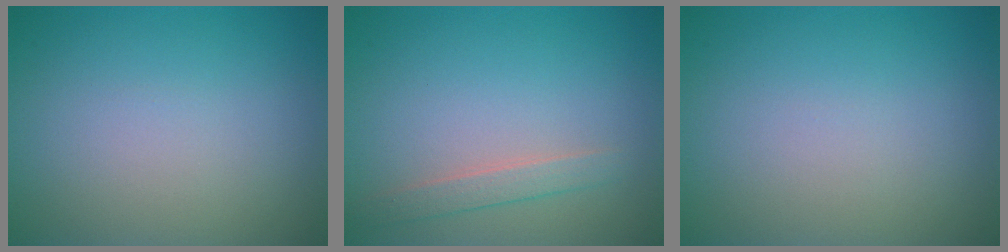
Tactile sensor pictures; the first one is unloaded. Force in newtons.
{"total": 1.6, "press": 1.6, "slide": 0.2}
{"total": 0.0}